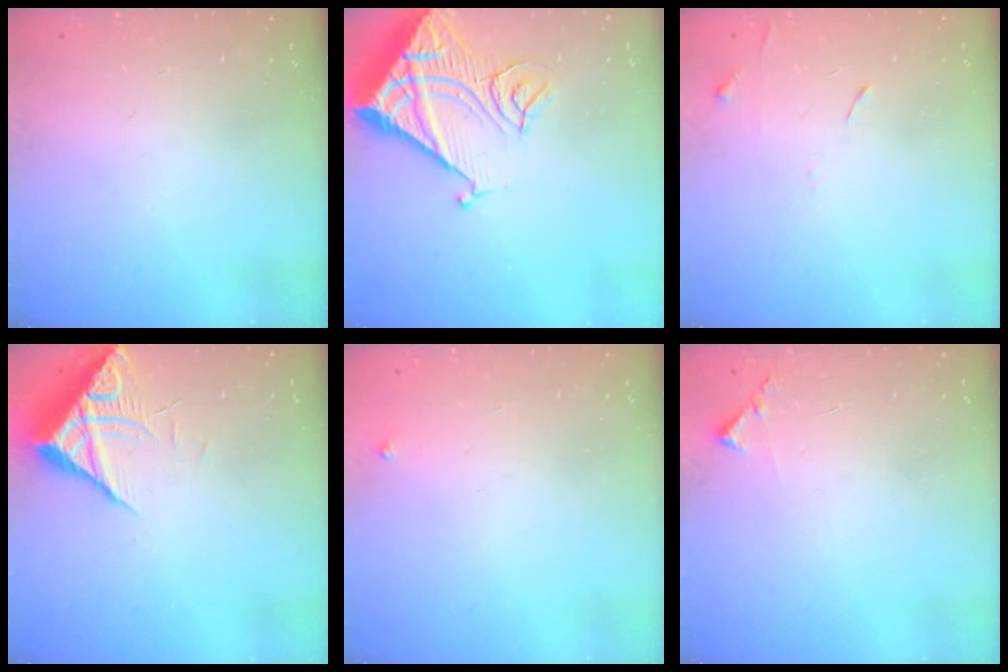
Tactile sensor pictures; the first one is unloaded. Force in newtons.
{"total": 14.7, "press": 14.6, "slide": 1.7}
{"total": 5.4, "press": 5.4, "slide": 0.7}
{"total": 8.5, "press": 8.4, "slide": 0.8}
{"total": 2.7, "press": 2.7, "slide": 0.3}
{"total": 5.2, "press": 5.2, "slide": 0.6}